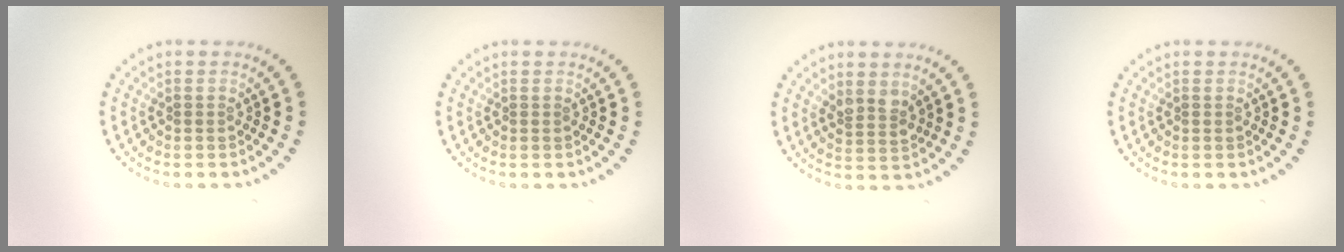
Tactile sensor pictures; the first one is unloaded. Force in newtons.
{"total": 0.0}
{"total": 1.8, "press": 1.6, "slide": 0.9}
{"total": 0.0}